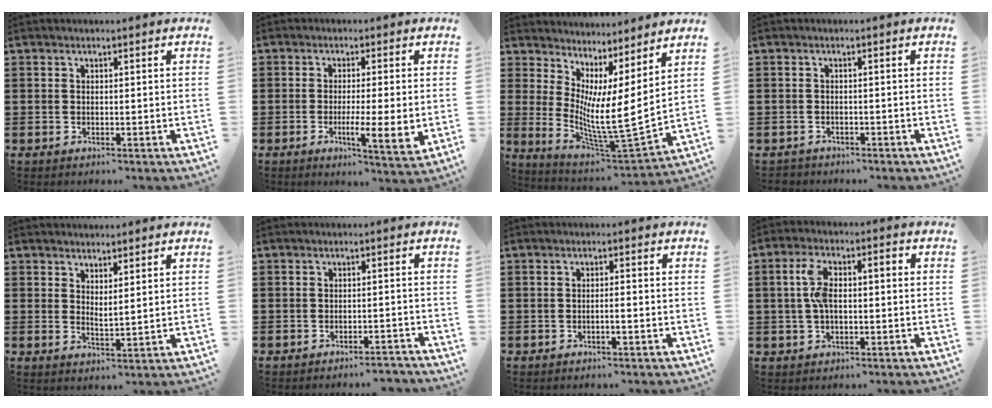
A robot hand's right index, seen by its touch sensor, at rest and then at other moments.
{"total": 5.9, "force": [-1.3, 0.4, 5.8], "torque": [-0.097, -0.013, -0.021]}
{"total": 7.6, "force": [1.9, 0.5, 7.4], "torque": [-0.142, -0.048, 0.034]}
{"total": 1.3, "force": [-1.2, 0.4, -0.1], "torque": [-0.003, 0.004, -0.028]}
{"total": 2.1, "force": [2.1, -0.1, 0.2], "torque": [-0.010, 0.002, 0.041]}
{"total": 2.4, "force": [-2.4, 0.1, 0.4], "torque": [-0.010, 0.000, -0.049]}
{"total": 1.4, "force": [-0.5, 0.0, 1.3], "torque": [-0.023, -0.003, -0.009]}
{"total": 5.9, "force": [0.2, 2.7, 5.3], "torque": [-0.117, 0.007, -0.003]}